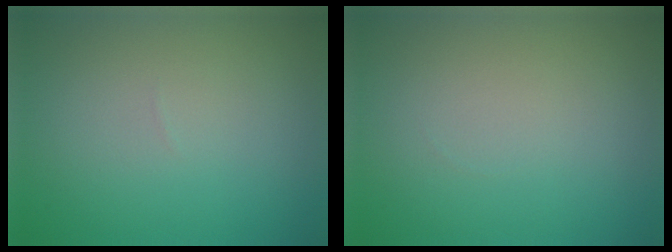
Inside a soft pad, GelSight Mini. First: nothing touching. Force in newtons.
{"total": 0.0}